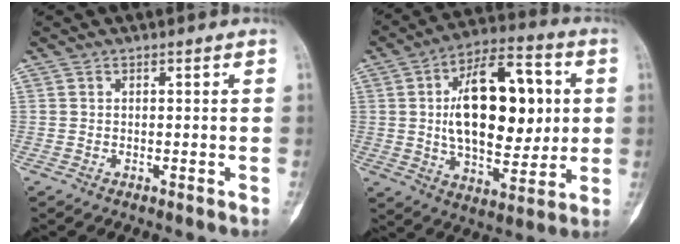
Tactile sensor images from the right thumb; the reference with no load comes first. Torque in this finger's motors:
{"motor_torque": [1.98, 2.46, 1.25, -0.32, 0.47]}